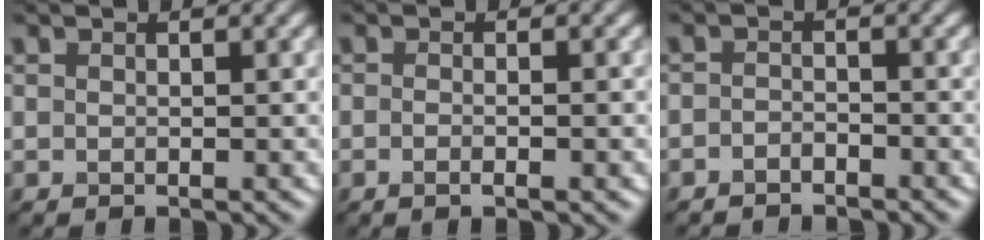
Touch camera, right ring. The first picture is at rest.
{"total": 2.5, "force": [-0.3, 1.2, 2.2], "torque": [-0.002, -0.003, -0.019]}
{"total": 1.4, "force": [-1.3, 0.5, 0.4], "torque": [-0.006, 0.001, -0.026]}